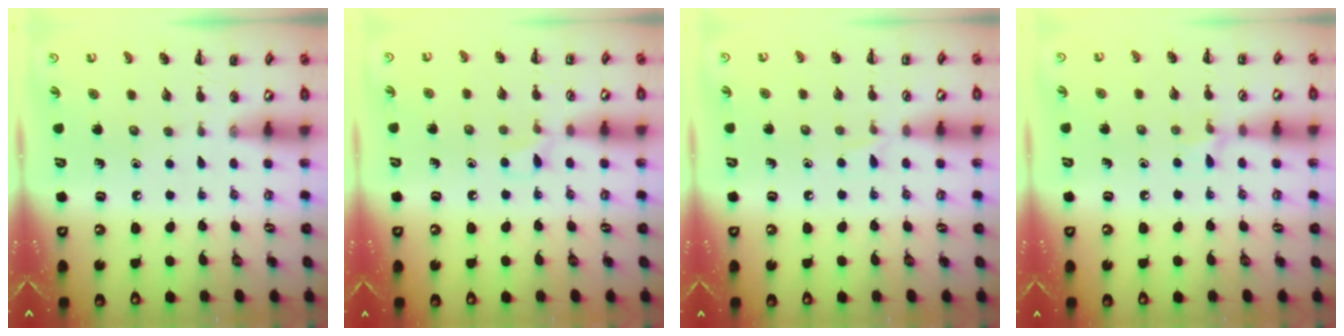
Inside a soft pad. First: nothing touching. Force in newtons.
{"total": 5.9, "press": 5.6, "slide": 2.0}
{"total": 3.9, "press": 3.7, "slide": 1.2}
{"total": 6.0, "press": 5.7, "slide": 2.0}